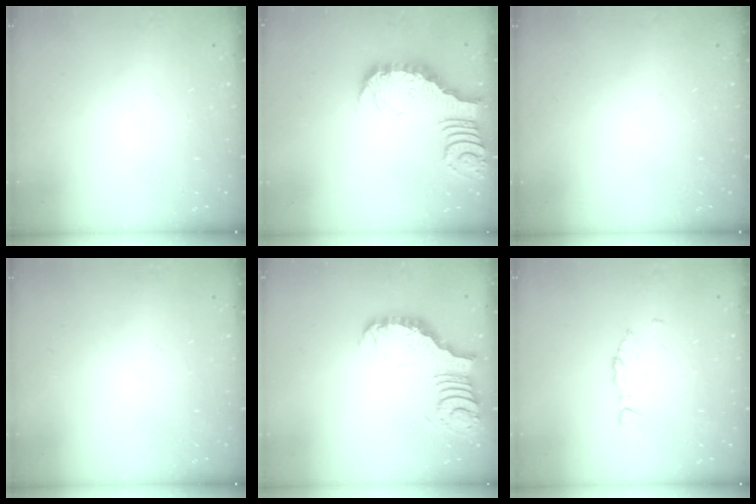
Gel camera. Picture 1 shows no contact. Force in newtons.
{"total": 3.4, "press": 3.4, "slide": 0.4}
{"total": 0.0}
{"total": 0.0}
{"total": 3.6, "press": 3.5, "slide": 0.5}
{"total": 4.5, "press": 4.5, "slide": 0.4}